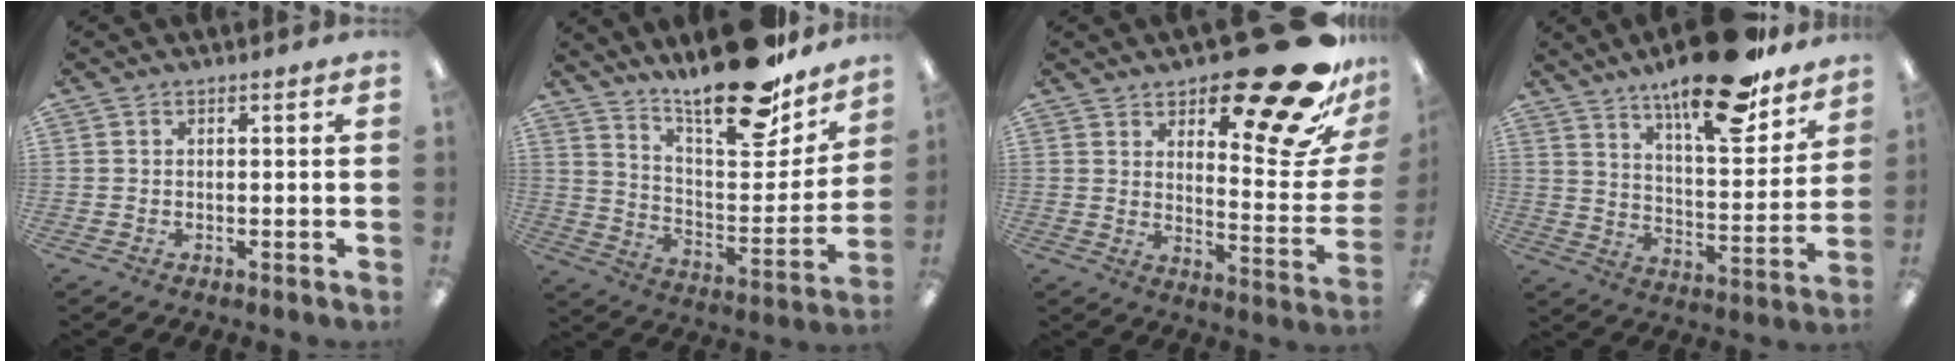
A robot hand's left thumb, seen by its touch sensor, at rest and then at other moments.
{"total": 23.0, "force": [18.1, 7.0, 12.4], "torque": [-0.180, -0.125, 0.302]}
{"total": 24.5, "force": [16.8, 8.0, 16.0], "torque": [-0.178, -0.125, 0.264]}
{"total": 21.7, "force": [16.2, 6.4, 13.0], "torque": [-0.192, -0.103, 0.265]}